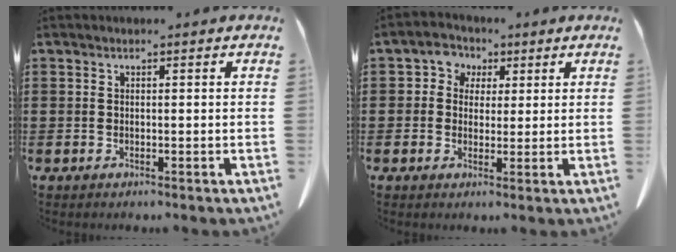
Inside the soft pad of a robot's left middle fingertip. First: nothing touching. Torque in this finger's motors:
{"motor_torque": [0.04, 0.11, 0.04, 0.01]}